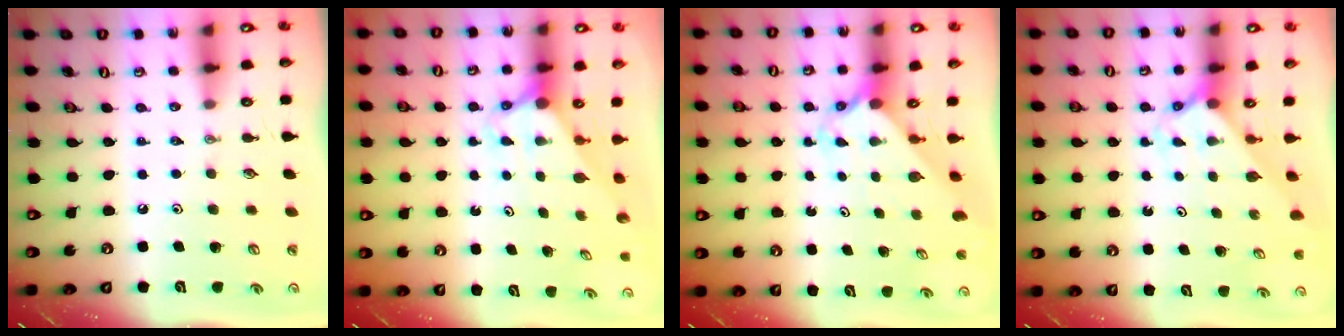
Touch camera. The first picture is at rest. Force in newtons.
{"total": 2.9, "press": 2.9, "slide": 0.0}
{"total": 2.0, "press": 2.0, "slide": 0.2}
{"total": 2.1, "press": 2.1, "slide": 0.1}